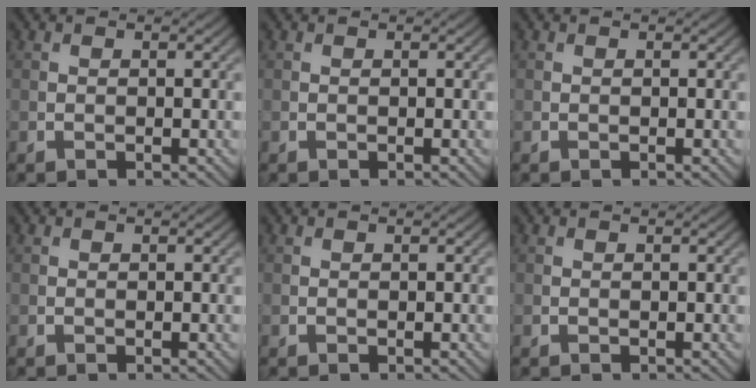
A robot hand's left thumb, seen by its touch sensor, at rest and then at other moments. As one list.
[{"total": 0.0}, {"total": 0.0}, {"total": 0.0}, {"total": 0.0}, {"total": 0.0}]